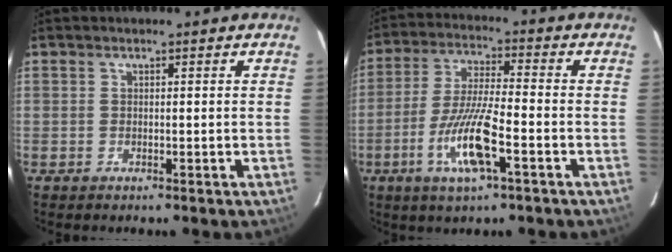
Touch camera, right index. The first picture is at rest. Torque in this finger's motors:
{"motor_torque": [1.82, -0.31, 0.90, 0.21]}